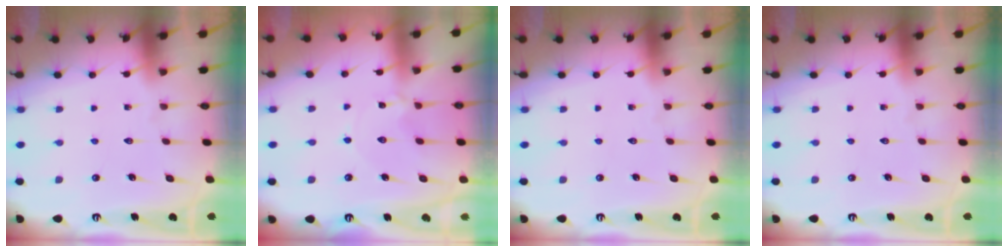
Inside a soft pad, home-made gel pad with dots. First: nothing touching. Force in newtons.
{"total": 0.0}
{"total": 0.0}
{"total": 0.0}